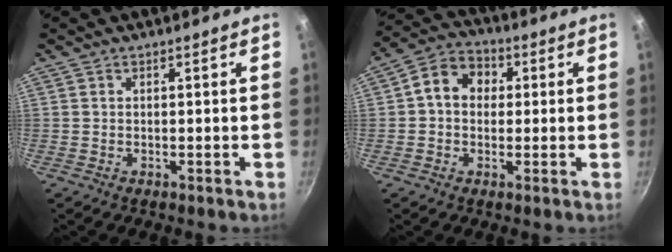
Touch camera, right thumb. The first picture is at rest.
{"total": 8.5, "force": [1.1, 6.9, 4.9], "torque": [-0.052, 0.020, -0.001]}